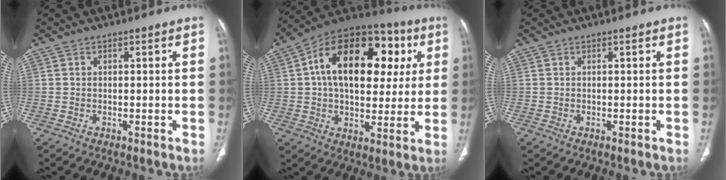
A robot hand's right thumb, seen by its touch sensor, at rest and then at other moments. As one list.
[{"total": 24.7, "force": [5.8, 14.8, 18.9], "torque": [-0.266, 0.026, 0.083]}, {"total": 0.0}]